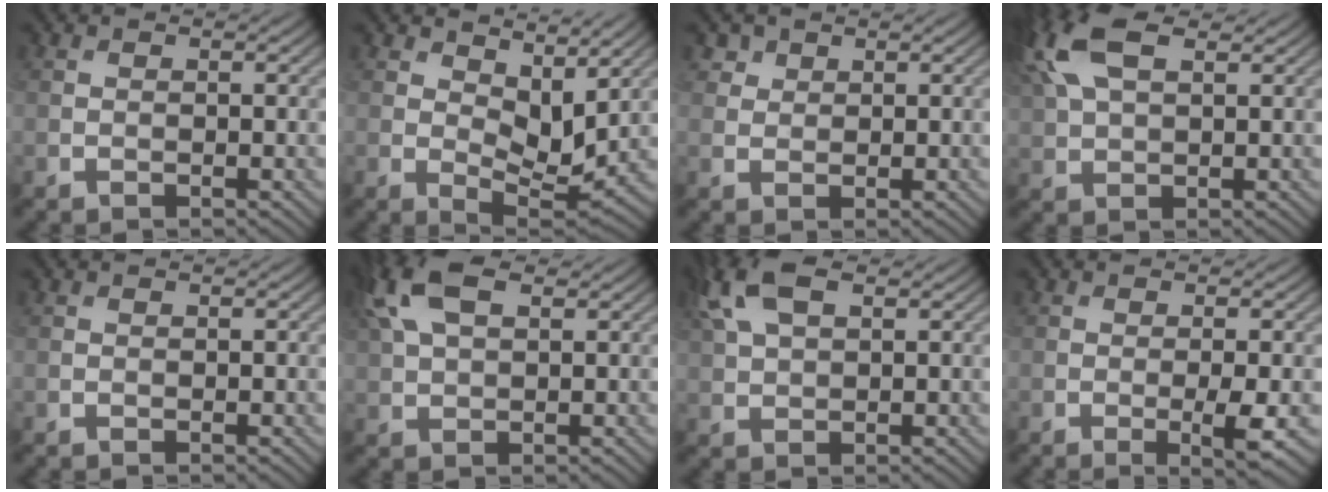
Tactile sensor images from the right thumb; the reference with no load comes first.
{"total": 7.3, "force": [3.9, 3.5, 5.1], "torque": [-0.091, -0.011, 0.064]}
{"total": 2.2, "force": [1.4, 1.6, 0.5], "torque": [-0.012, -0.008, 0.036]}
{"total": 11.0, "force": [4.9, 5.2, 8.4], "torque": [-0.224, 0.033, 0.088]}
{"total": 0.0}
{"total": 9.0, "force": [3.9, 4.4, 6.8], "torque": [-0.184, 0.029, 0.073]}
{"total": 8.0, "force": [3.7, 3.9, 6.0], "torque": [-0.161, 0.026, 0.071]}
{"total": 3.0, "force": [-0.7, 0.3, 2.9], "torque": [-0.056, -0.003, -0.011]}